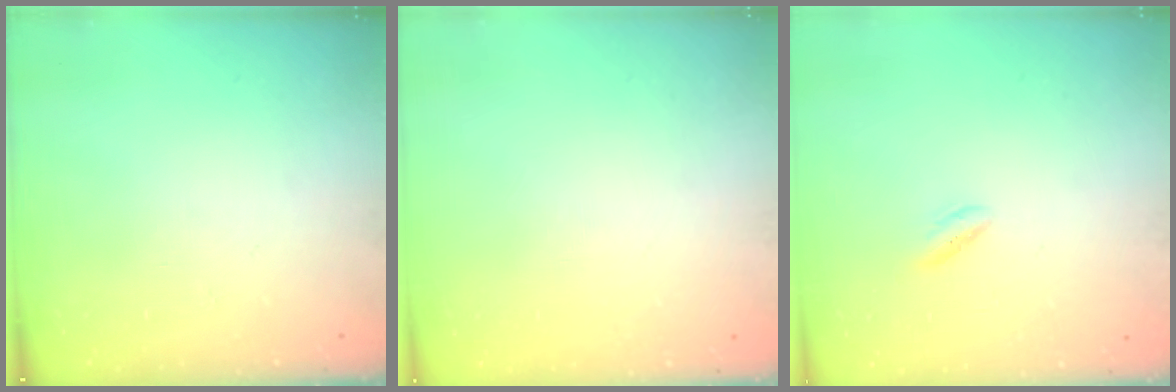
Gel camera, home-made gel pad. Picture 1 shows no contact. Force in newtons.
{"total": 2.1, "press": 2.1, "slide": 0.1}
{"total": 1.8, "press": 1.6, "slide": 0.8}